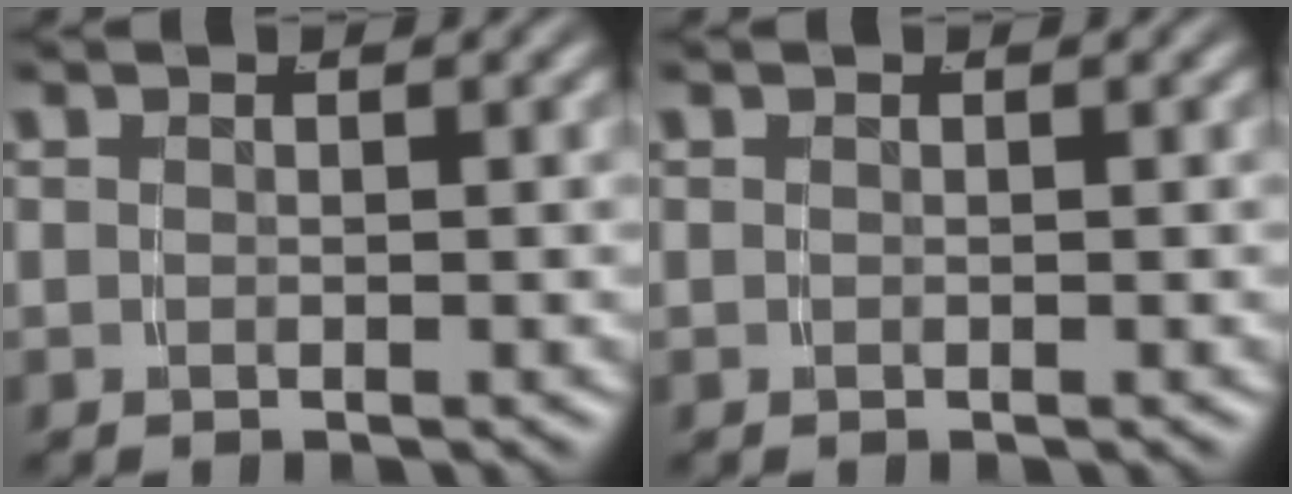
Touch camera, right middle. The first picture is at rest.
{"total": 0.0}